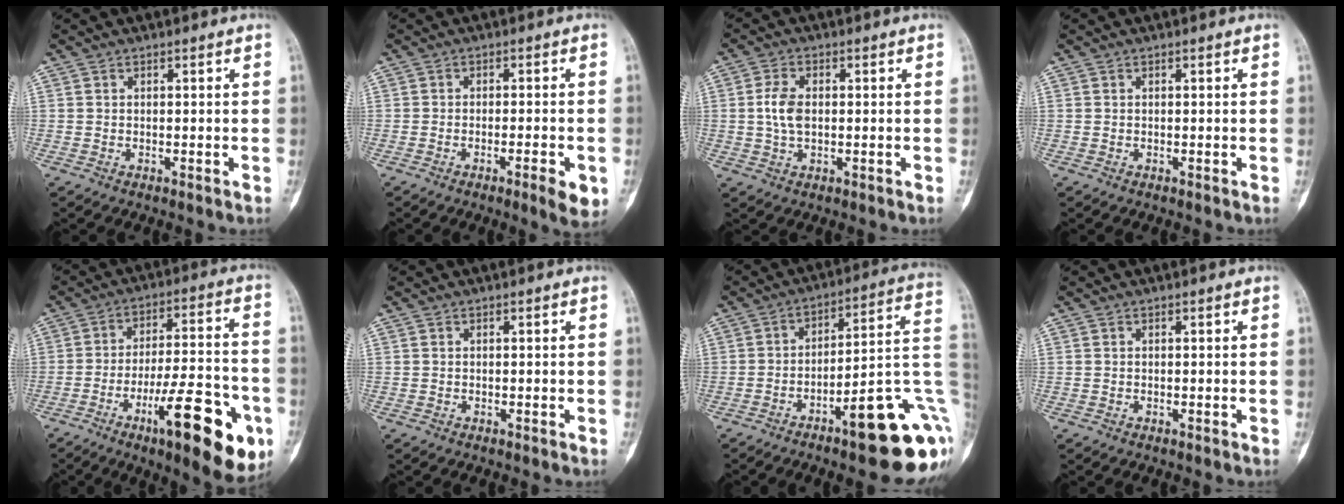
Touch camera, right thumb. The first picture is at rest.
{"total": 5.2, "force": [-2.1, 1.0, 4.7], "torque": [-0.067, 0.000, -0.028]}
{"total": 5.1, "force": [0.3, 3.0, 4.1], "torque": [-0.088, 0.003, 0.004]}
{"total": 0.0}
{"total": 21.3, "force": [-9.2, 5.9, 18.4], "torque": [-0.243, 0.037, -0.132]}
{"total": 0.0}
{"total": 20.5, "force": [-7.4, 5.1, 18.4], "torque": [-0.179, 0.054, -0.094]}
{"total": 0.0}